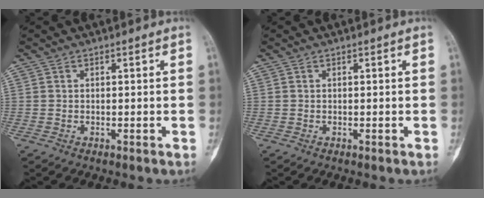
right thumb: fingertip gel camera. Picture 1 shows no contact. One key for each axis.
{"total": 0.0}